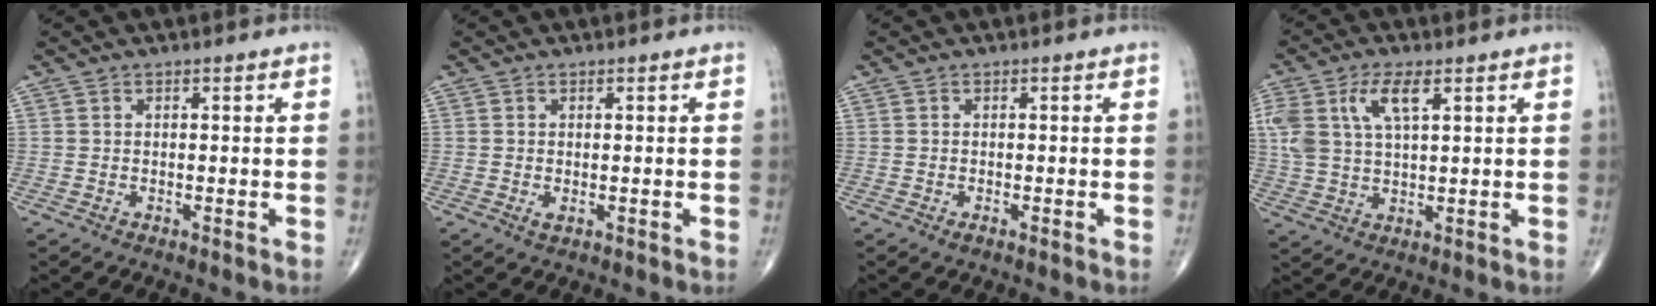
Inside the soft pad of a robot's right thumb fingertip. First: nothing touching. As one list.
[{"total": 0.9, "force": [-0.2, 0.4, 0.8], "torque": [-0.012, -0.003, 0.000]}, {"total": 0.8, "force": [-0.5, 0.3, 0.6], "torque": [-0.010, -0.002, -0.006]}, {"total": 9.6, "force": [3.9, 4.3, 7.6], "torque": [-0.172, 0.002, 0.080]}]